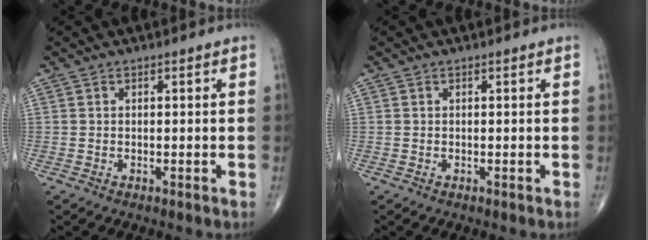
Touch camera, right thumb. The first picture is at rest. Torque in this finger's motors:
{"motor_torque": [0.03, 0.03, 0.00, 0.00, 0.02]}